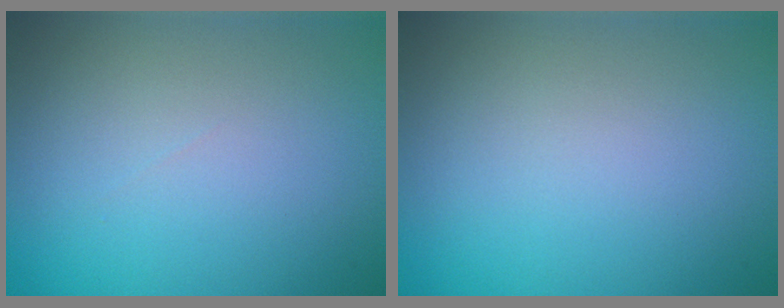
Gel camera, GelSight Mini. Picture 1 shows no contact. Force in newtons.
{"total": 0.0}